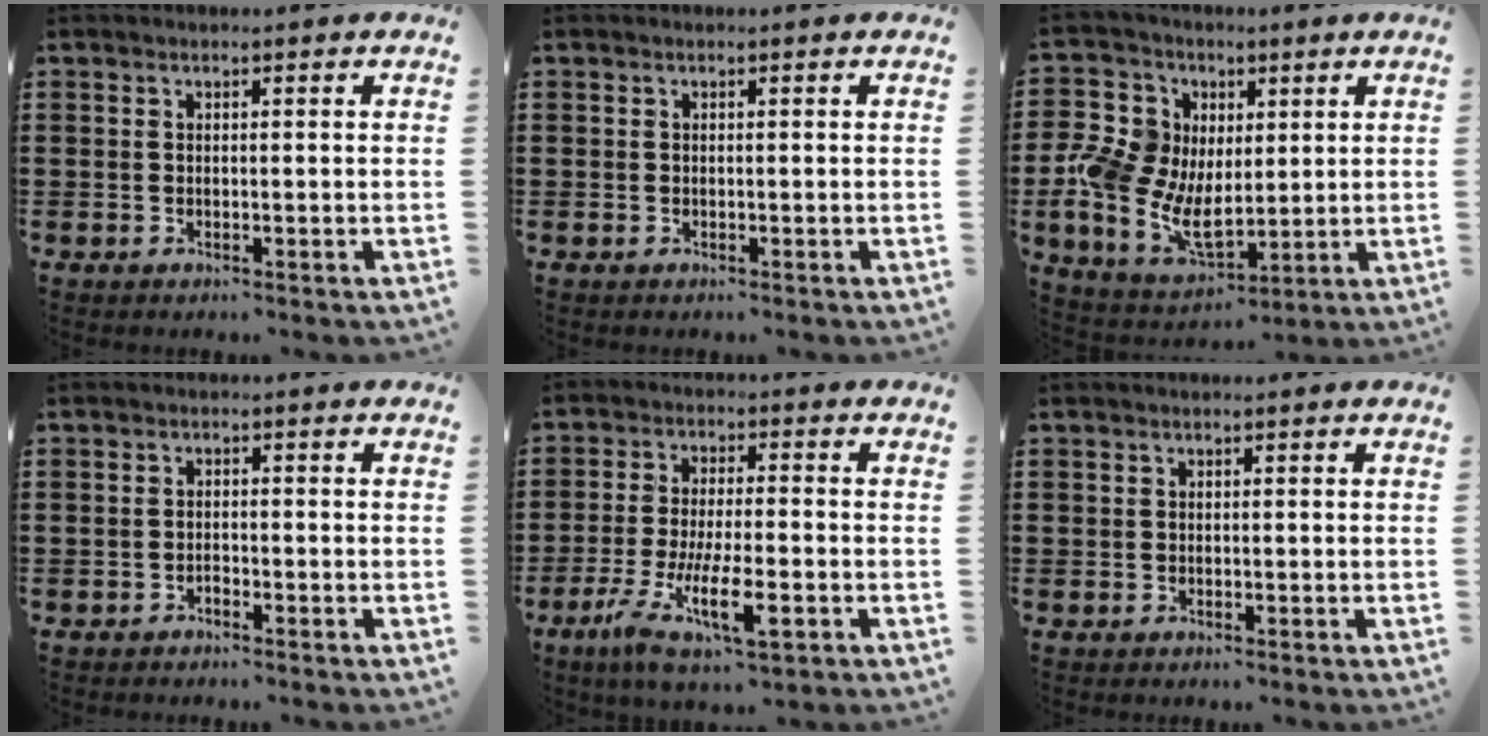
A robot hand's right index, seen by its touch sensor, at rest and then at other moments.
{"total": 0.0}
{"total": 9.9, "force": [0.4, 8.1, 5.8], "torque": [-0.168, 0.004, 0.006]}
{"total": 1.0, "force": [-0.8, 0.5, 0.2], "torque": [-0.007, 0.001, -0.017]}
{"total": 10.5, "force": [-4.3, 3.1, 9.0], "torque": [-0.184, -0.006, -0.078]}
{"total": 0.6, "force": [0.1, 0.5, 0.1], "torque": [-0.003, 0.004, 0.002]}